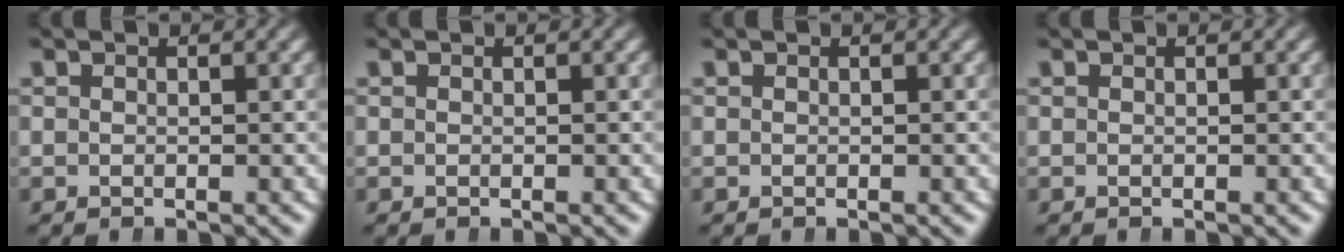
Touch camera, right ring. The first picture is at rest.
{"total": 0.0}
{"total": 0.0}
{"total": 0.0}